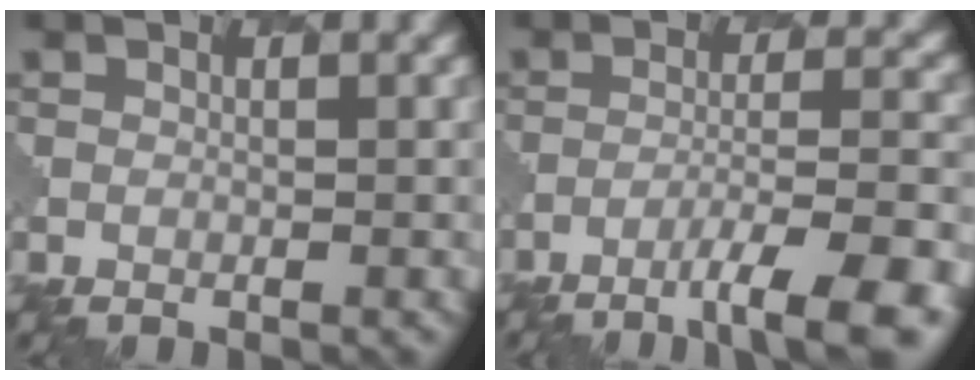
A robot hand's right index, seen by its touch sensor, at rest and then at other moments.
{"total": 8.0, "force": [-5.0, 1.5, 6.1], "torque": [-0.087, 0.006, -0.071]}